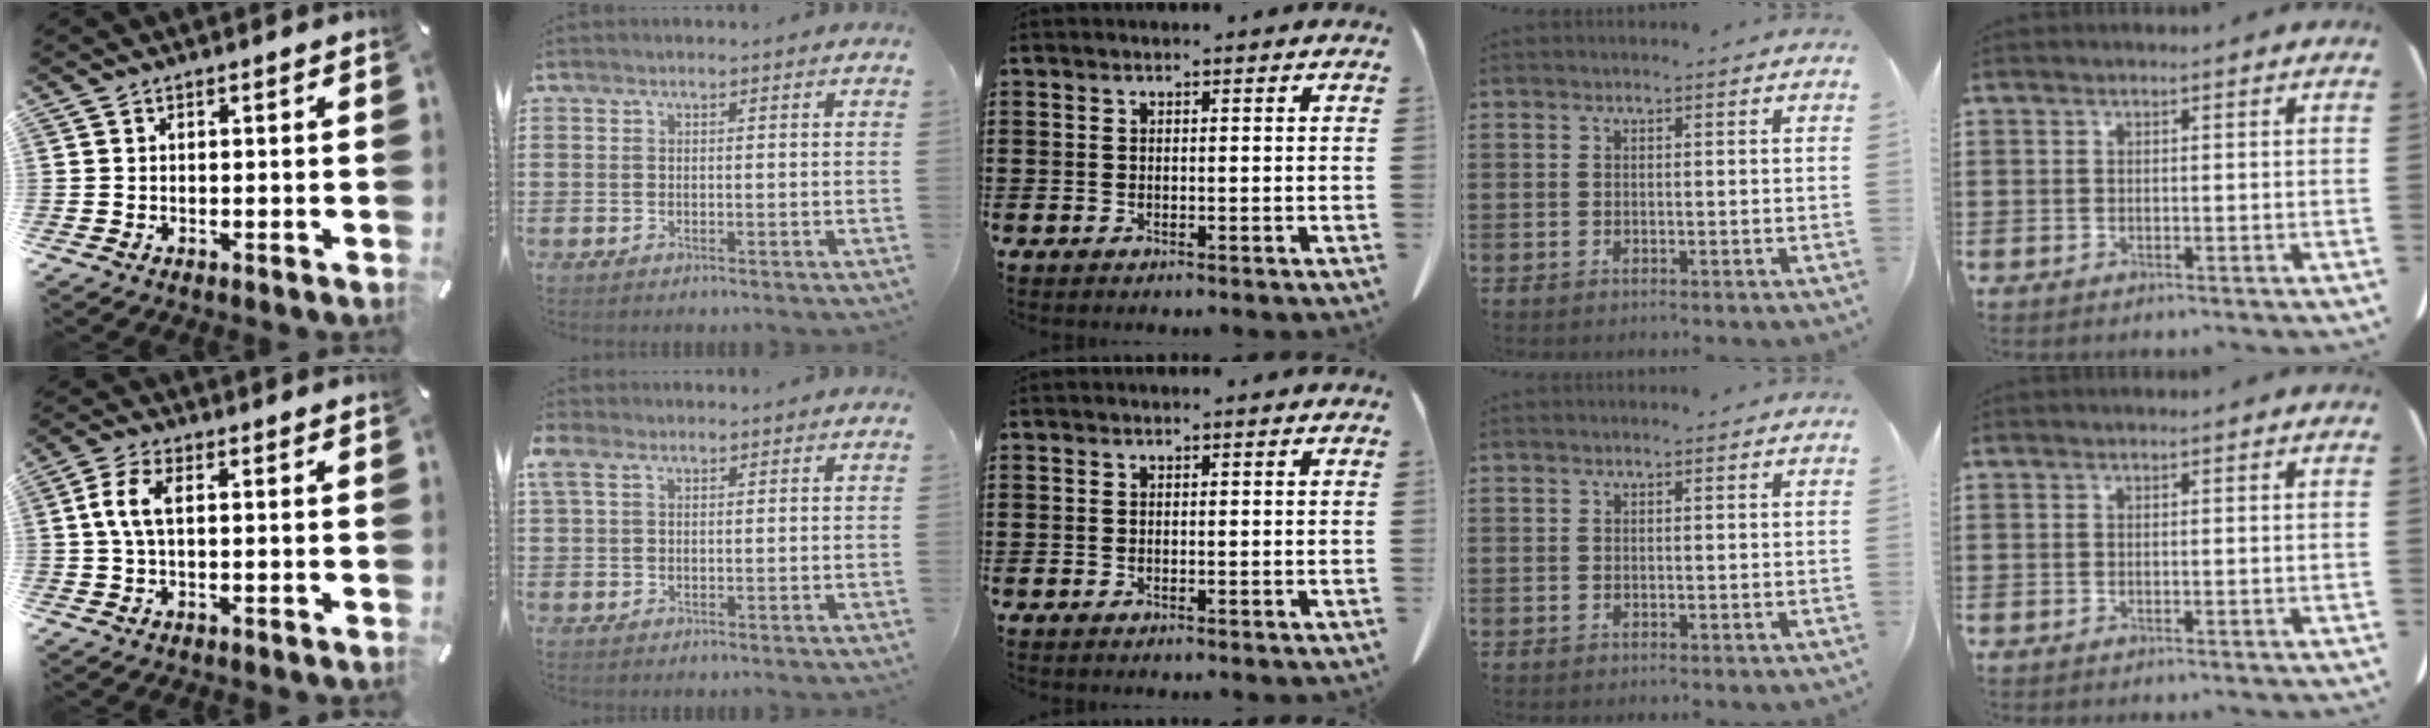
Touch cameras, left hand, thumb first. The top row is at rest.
{"thumb": {"total": 6.2, "force": [0.8, 2.9, 5.5], "torque": [-0.125, 0.003, 0.009]}, "index": {"total": 2.7, "force": [1.3, 1.7, 1.7], "torque": [-0.040, 0.008, 0.024]}}